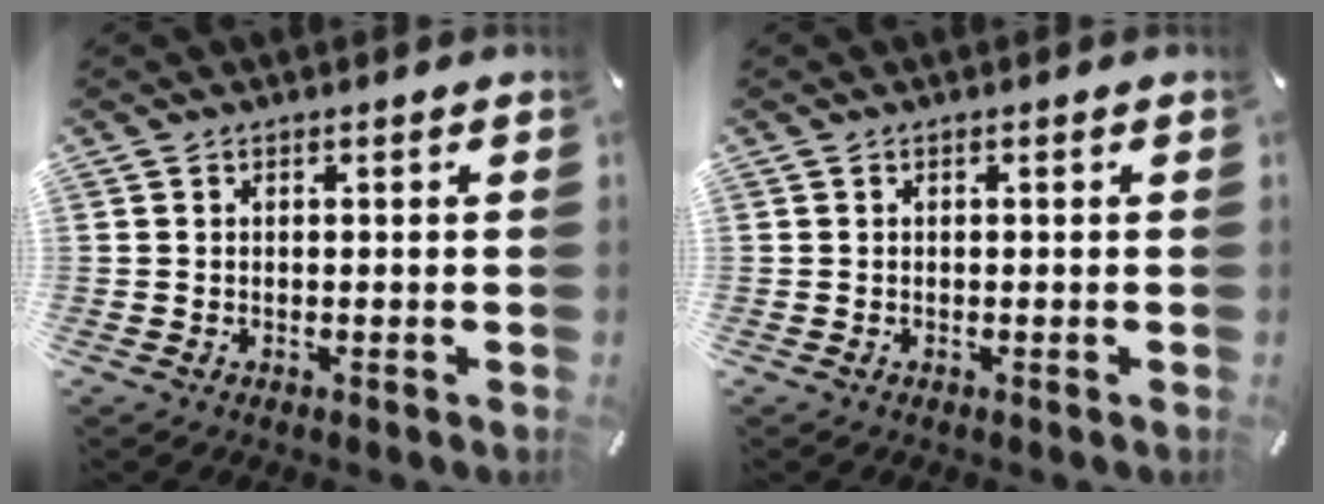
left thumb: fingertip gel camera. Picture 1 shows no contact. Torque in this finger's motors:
{"motor_torque": [0.00, 0.00, -0.01, 0.00, 0.00]}